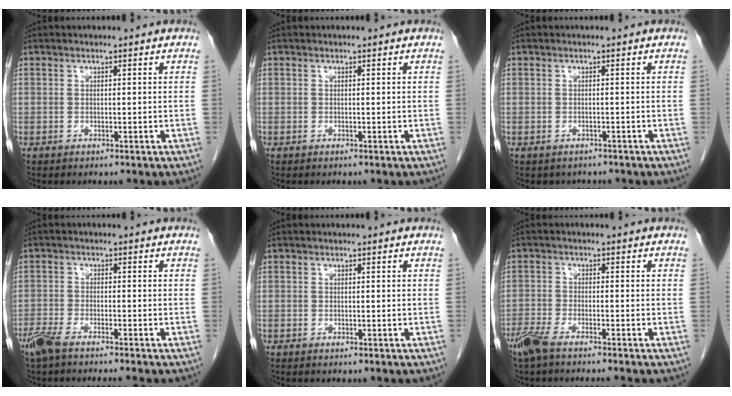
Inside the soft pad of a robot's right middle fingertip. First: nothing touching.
{"total": 0.0}
{"total": 2.4, "force": [-2.0, 1.3, 0.1], "torque": [-0.001, 0.003, -0.026]}
{"total": 6.6, "force": [-5.5, 0.4, 3.5], "torque": [-0.059, -0.015, -0.096]}
{"total": 0.0}
{"total": 5.9, "force": [-4.9, 0.4, 3.2], "torque": [-0.059, -0.015, -0.089]}